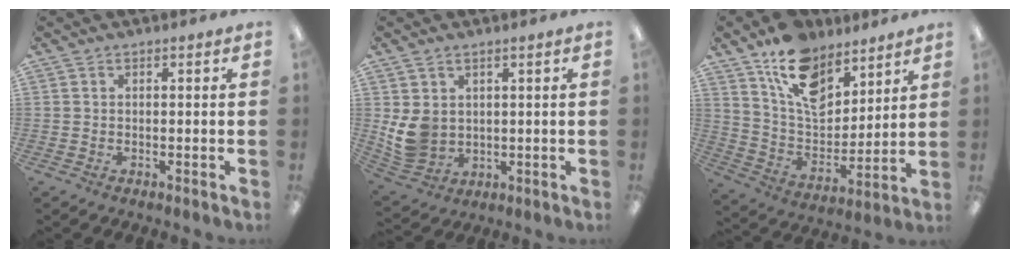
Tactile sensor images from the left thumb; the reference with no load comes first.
{"total": 7.8, "force": [2.0, 6.2, 4.3], "torque": [-0.097, -0.007, 0.041]}
{"total": 15.7, "force": [10.5, 8.9, 7.6], "torque": [-0.128, -0.058, 0.193]}